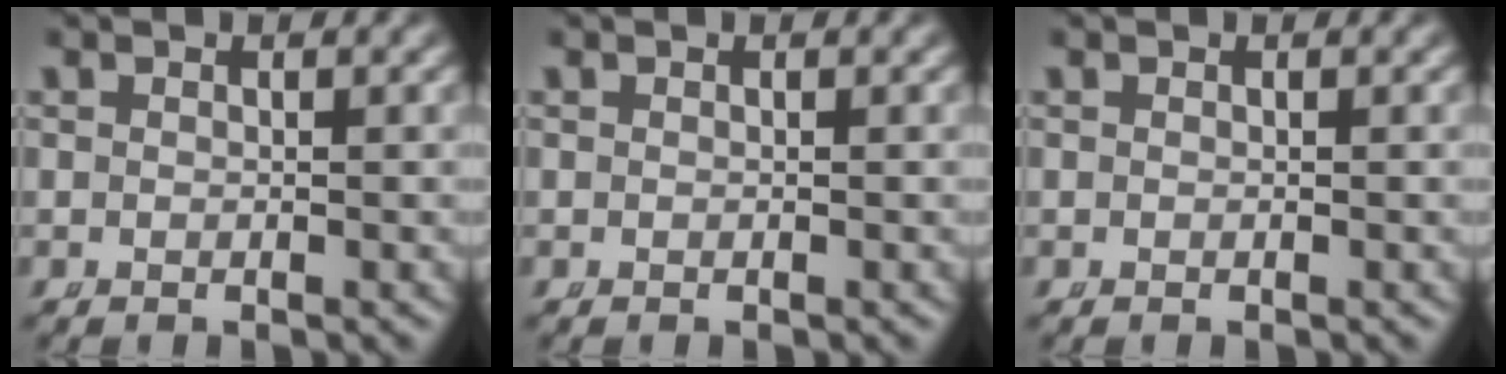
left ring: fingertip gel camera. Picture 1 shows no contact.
{"total": 0.0}
{"total": 0.0}